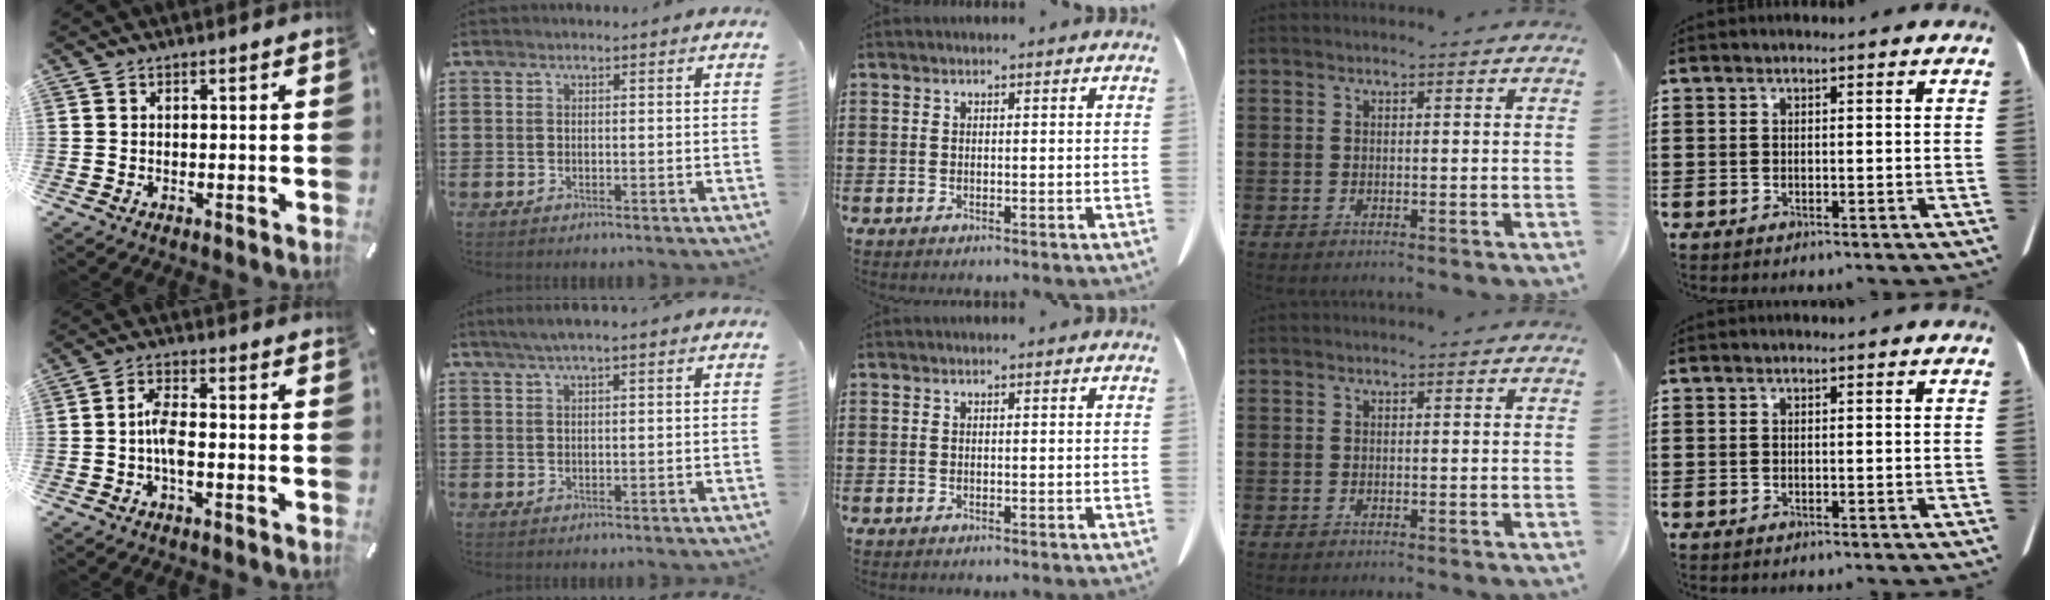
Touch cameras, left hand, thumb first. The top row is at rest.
{"thumb": {"total": 5.3, "force": [-1.3, 2.1, 4.7], "torque": [-0.094, 0.006, -0.024]}, "index": {"total": 2.2, "force": [1.4, 0.0, 1.7], "torque": [-0.032, 0.003, 0.024]}}